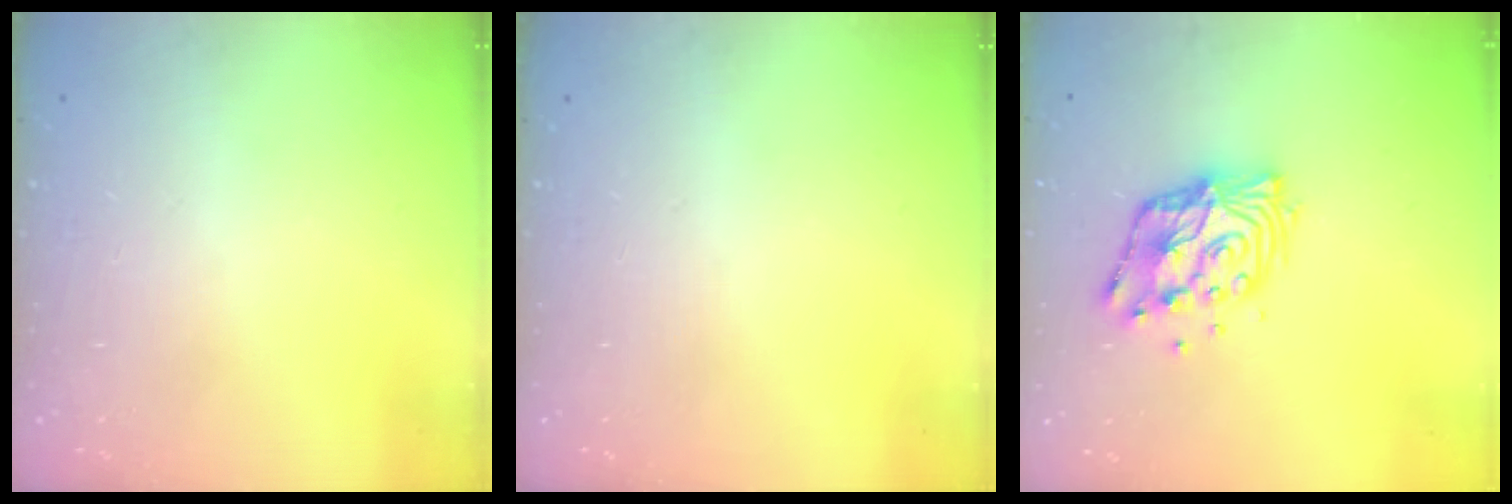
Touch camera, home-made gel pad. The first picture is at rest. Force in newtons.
{"total": 0.0}
{"total": 12.3, "press": 12.3, "slide": 1.1}